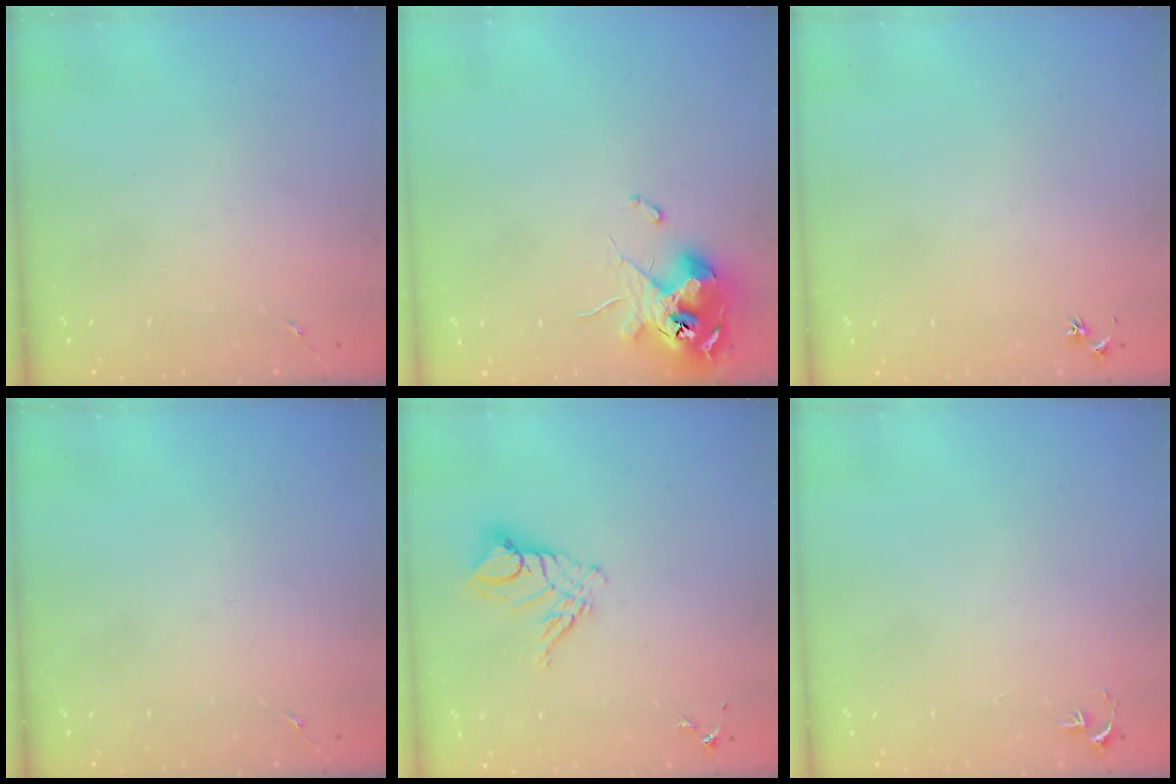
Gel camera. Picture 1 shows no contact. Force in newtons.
{"total": 11.9, "press": 11.8, "slide": 1.2}
{"total": 2.5, "press": 2.5, "slide": 0.3}
{"total": 0.0}
{"total": 9.9, "press": 9.8, "slide": 1.1}
{"total": 2.7, "press": 2.7, "slide": 0.3}